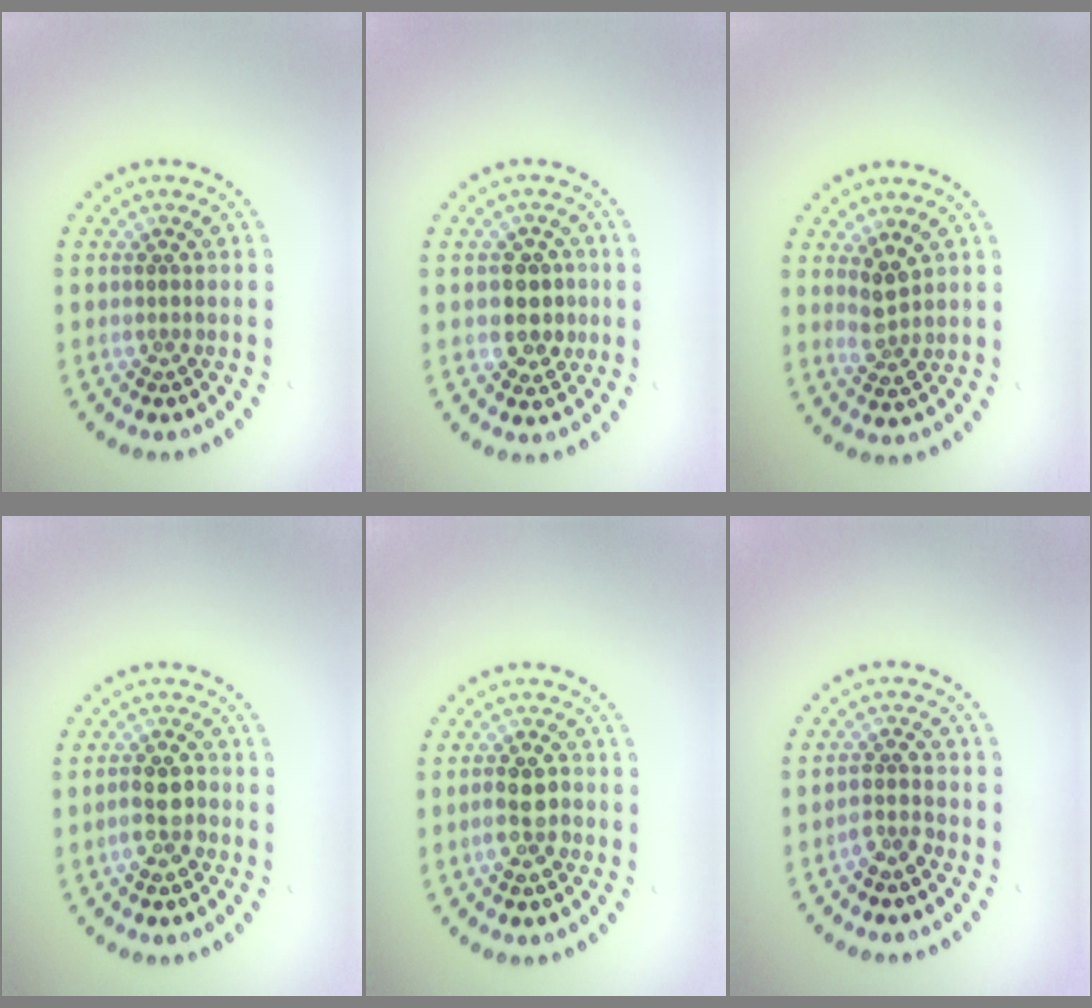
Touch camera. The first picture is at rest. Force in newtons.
{"total": 3.1, "press": 3.1, "slide": 0.7}
{"total": 2.1, "press": 1.9, "slide": 0.8}
{"total": 2.6, "press": 2.4, "slide": 1.0}
{"total": 2.7, "press": 2.5, "slide": 0.9}
{"total": 1.7, "press": 1.4, "slide": 1.0}